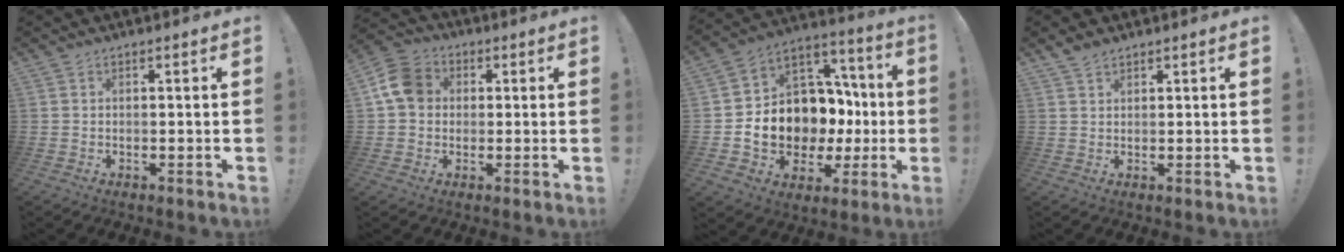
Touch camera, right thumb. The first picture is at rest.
{"total": 10.5, "force": [1.6, 8.8, 5.6], "torque": [-0.089, 0.013, 0.037]}
{"total": 13.9, "force": [-2.0, 11.7, 7.3], "torque": [-0.098, -0.001, -0.010]}
{"total": 2.6, "force": [2.2, 1.0, 1.0], "torque": [-0.007, -0.013, 0.039]}